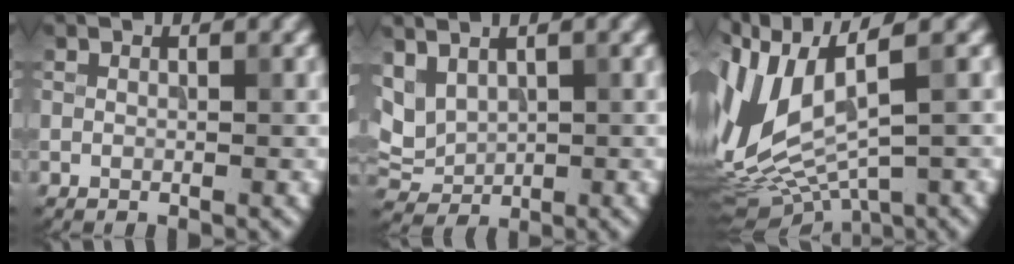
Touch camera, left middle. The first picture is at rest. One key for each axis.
{"total": 3.4, "fx": 1.7, "fy": 2.2, "fz": 2.0, "tx": -0.048, "ty": 0.004, "tz": 0.042}
{"total": 10.3, "fx": 0.4, "fy": 3.9, "fz": 9.5, "tx": -0.214, "ty": 0.001, "tz": 0.020}